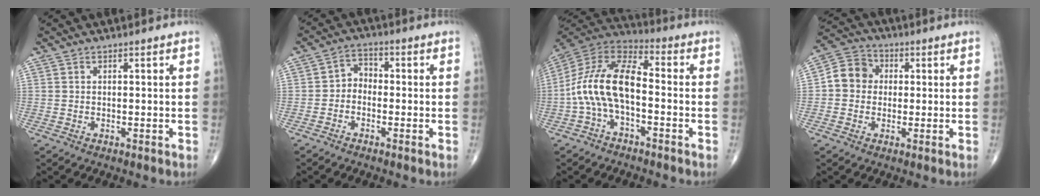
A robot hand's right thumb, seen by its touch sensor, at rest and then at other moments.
{"total": 3.6, "force": [-1.1, 2.8, 2.0], "torque": [-0.013, 0.022, -0.034]}
{"total": 13.7, "force": [-2.6, 6.7, 11.7], "torque": [-0.226, 0.050, -0.060]}
{"total": 7.3, "force": [0.2, 6.5, 3.3], "torque": [-0.038, 0.020, -0.012]}